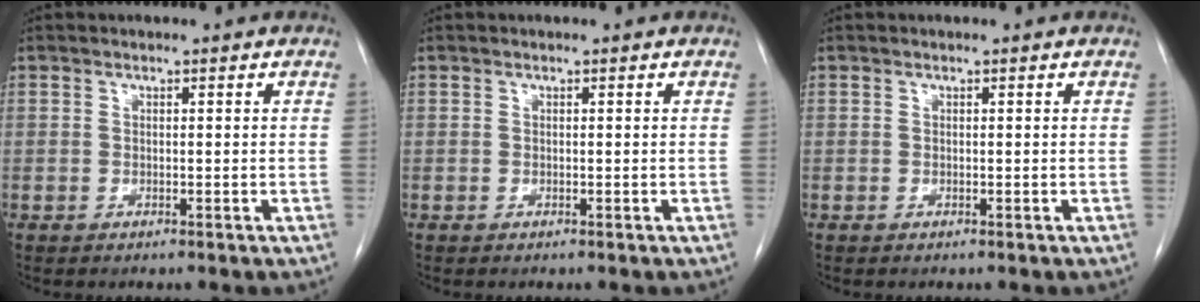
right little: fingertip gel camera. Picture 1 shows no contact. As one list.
[{"total": 0.0}, {"total": 0.0}]